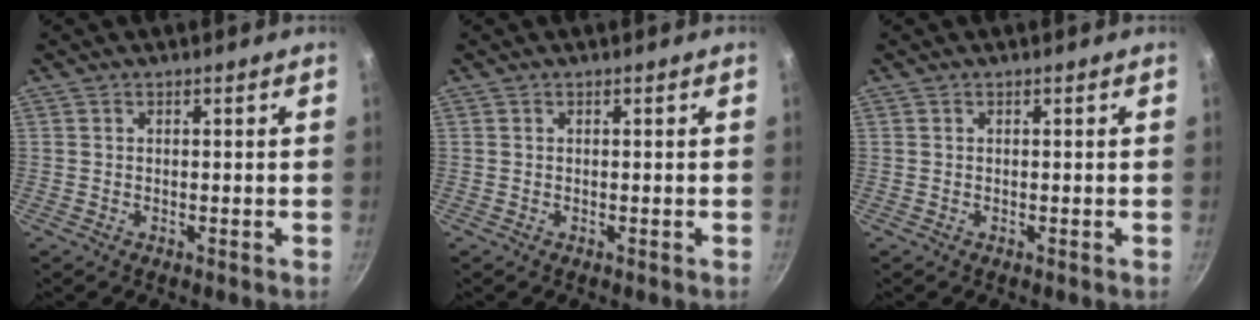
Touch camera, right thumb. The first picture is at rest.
{"total": 0.0}
{"total": 0.0}